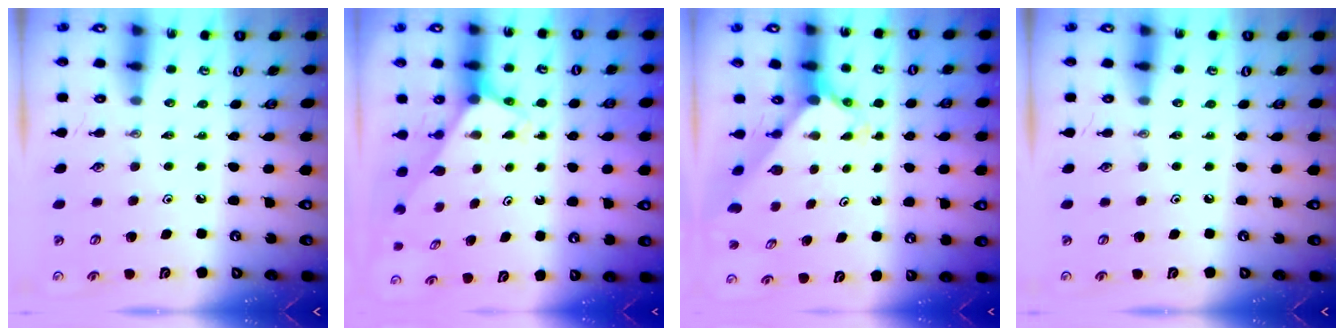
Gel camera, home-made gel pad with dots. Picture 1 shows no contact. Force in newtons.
{"total": 2.7, "press": 2.7, "slide": 0.1}
{"total": 2.4, "press": 2.4, "slide": 0.2}
{"total": 0.0}